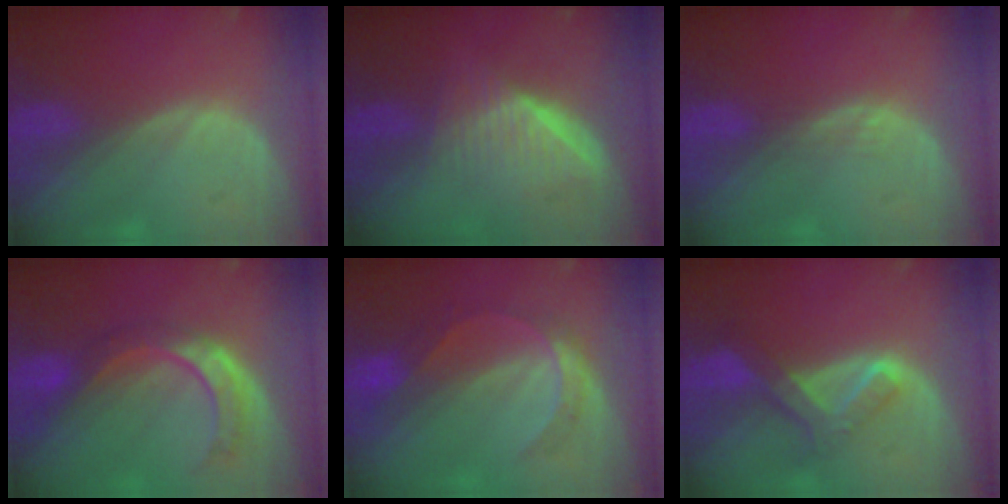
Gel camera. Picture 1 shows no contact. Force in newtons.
{"total": 6.7, "press": 6.0, "slide": 3.0}
{"total": 1.1, "press": 1.1, "slide": 0.1}
{"total": 8.2, "press": 7.2, "slide": 3.8}
{"total": 5.8, "press": 5.1, "slide": 2.7}
{"total": 6.7, "press": 5.8, "slide": 3.4}